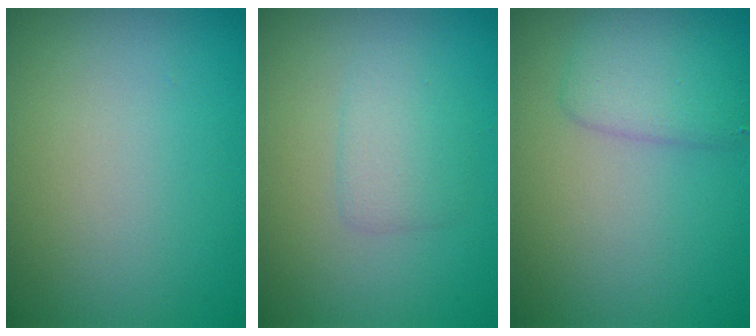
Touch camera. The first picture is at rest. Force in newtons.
{"total": 1.9, "press": 1.9, "slide": 0.1}
{"total": 2.8, "press": 2.8, "slide": 0.1}